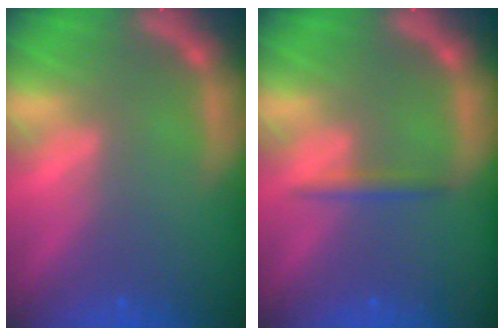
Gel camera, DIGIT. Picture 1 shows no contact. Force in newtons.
{"total": 1.4}